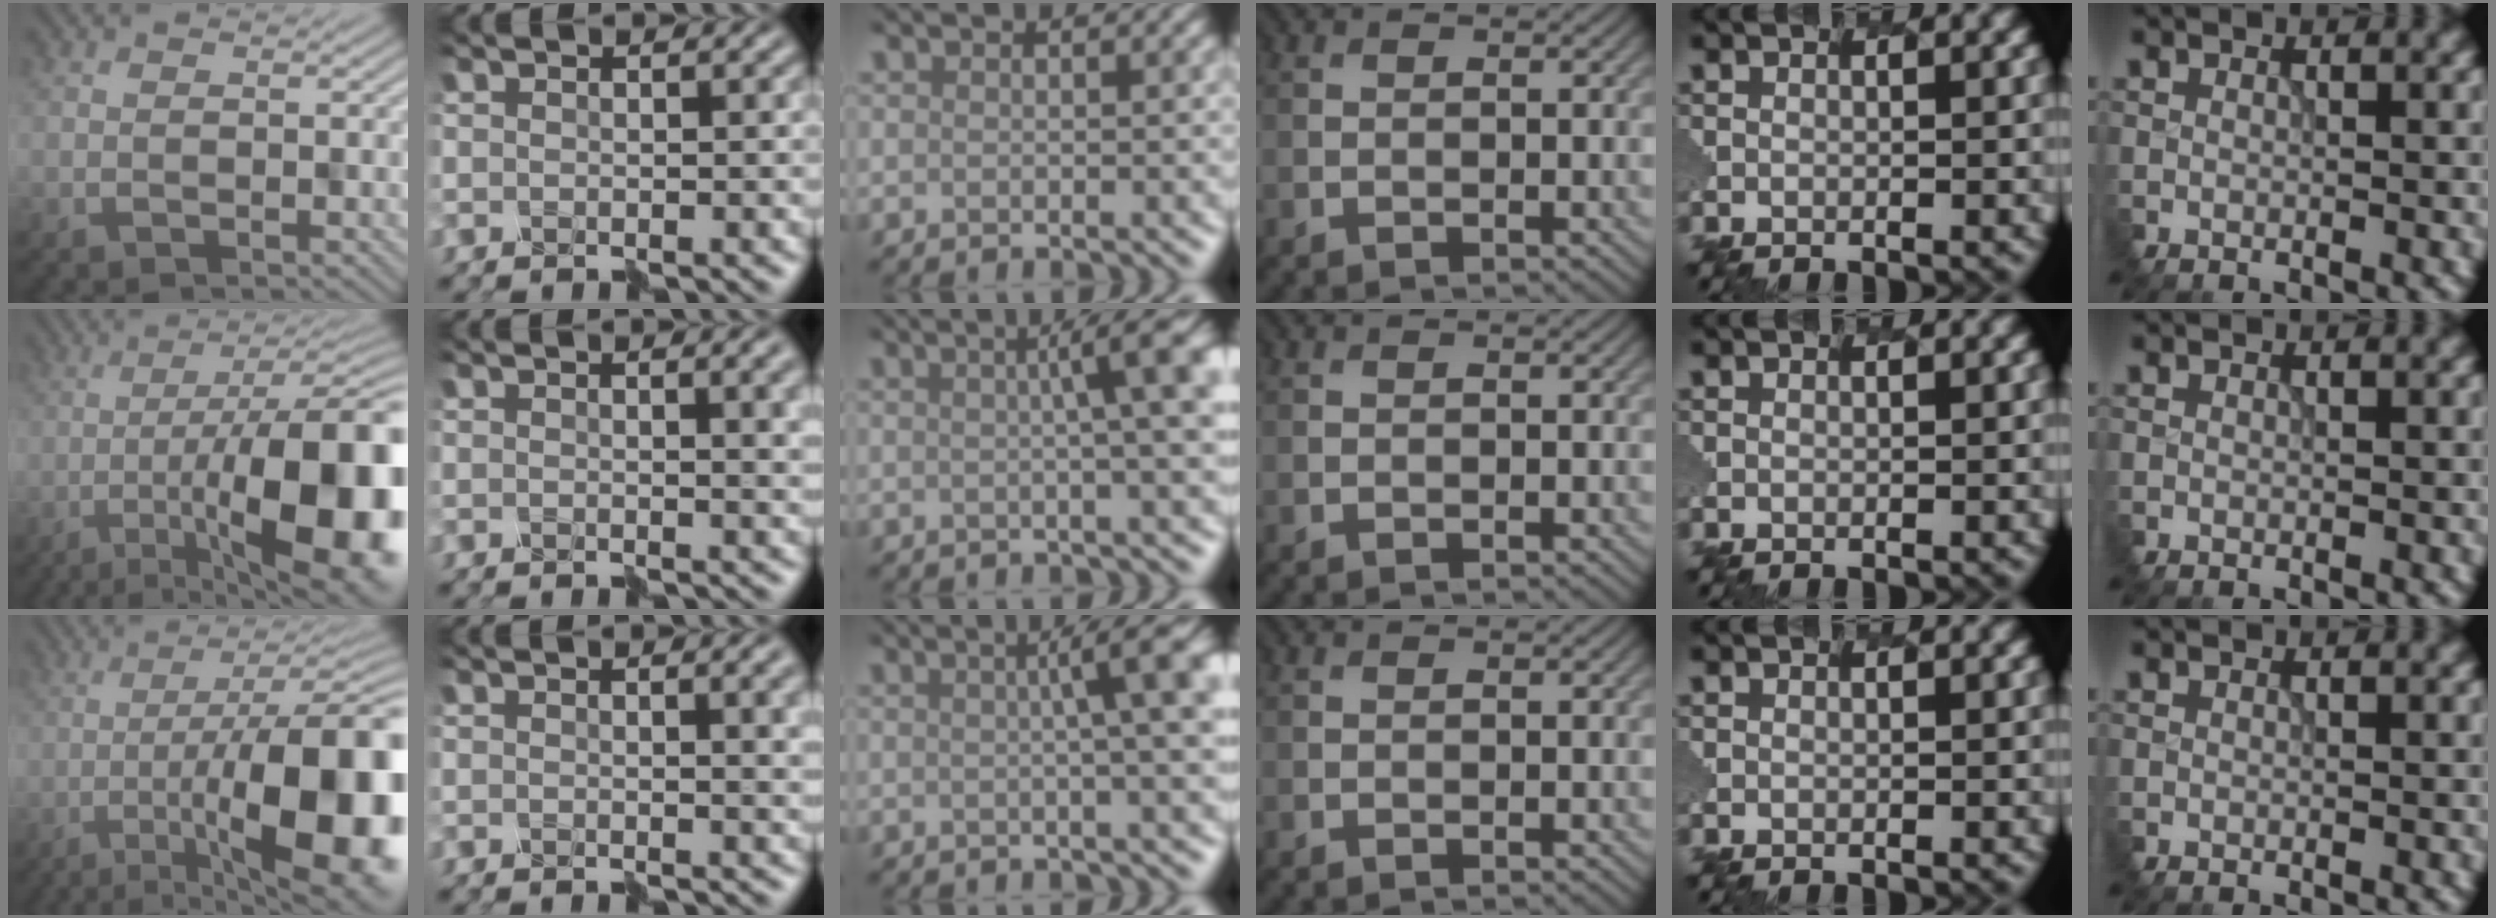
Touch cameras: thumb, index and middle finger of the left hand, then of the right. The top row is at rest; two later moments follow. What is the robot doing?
{"motion": "disassemble", "object": "hinged jar"}